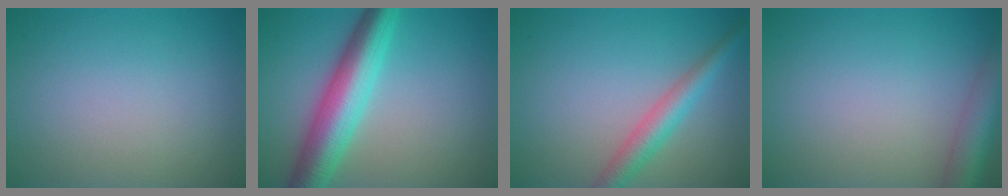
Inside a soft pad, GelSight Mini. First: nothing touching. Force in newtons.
{"total": 7.5, "press": 7.5, "slide": 0.1}
{"total": 3.4, "press": 3.4, "slide": 0.1}
{"total": 4.9, "press": 4.9, "slide": 0.3}